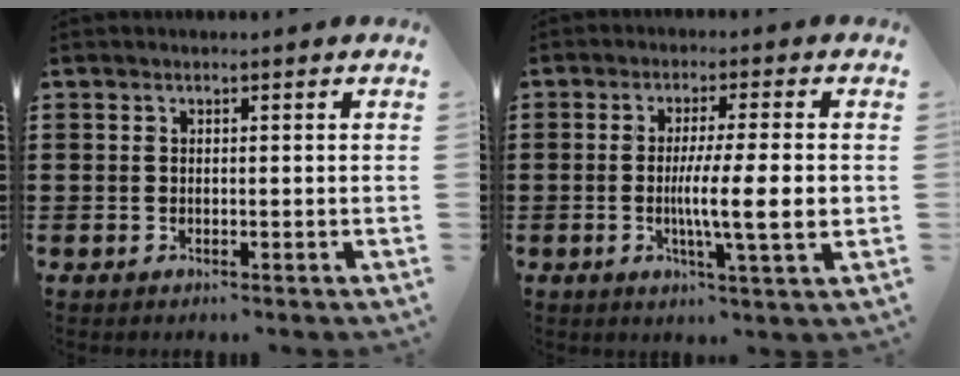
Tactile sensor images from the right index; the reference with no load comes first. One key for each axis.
{"total": 8.7, "fx": -1.0, "fy": 0.6, "fz": 8.6, "tx": -0.146, "ty": -0.015, "tz": -0.021}